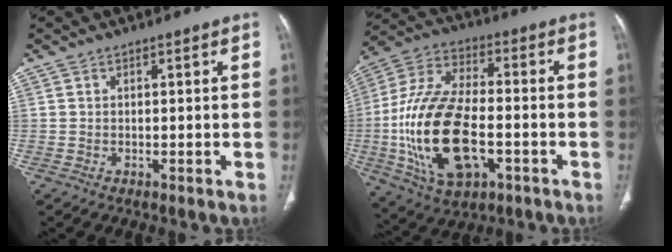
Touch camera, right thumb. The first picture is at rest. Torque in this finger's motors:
{"motor_torque": [3.92, 1.08, 2.51, -0.26, 0.77]}